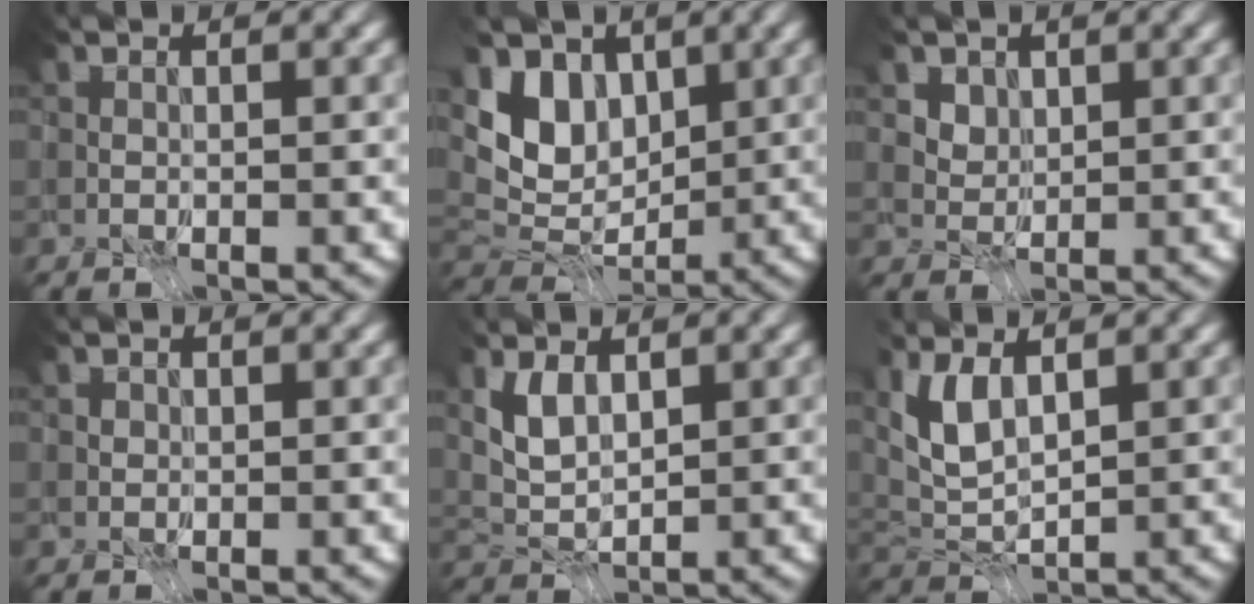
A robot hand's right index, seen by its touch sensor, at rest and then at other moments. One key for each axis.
{"total": 4.0, "fx": 0.7, "fy": 2.3, "fz": 3.2, "tx": -0.058, "ty": -0.006, "tz": 0.014}
{"total": 2.1, "fx": 1.5, "fy": 1.3, "fz": 0.7, "tx": -0.022, "ty": -0.010, "tz": 0.034}
{"total": 2.2, "fx": 0.9, "fy": 1.7, "fz": 1.0, "tx": -0.018, "ty": 0.012, "tz": 0.006}
{"total": 0.7, "fx": 0.1, "fy": -0.6, "fz": 0.1, "tx": -0.007, "ty": -0.008, "tz": 0.014}
{"total": 1.2, "fx": 0.4, "fy": -0.8, "fz": 0.8, "tx": -0.019, "ty": -0.009, "tz": 0.020}